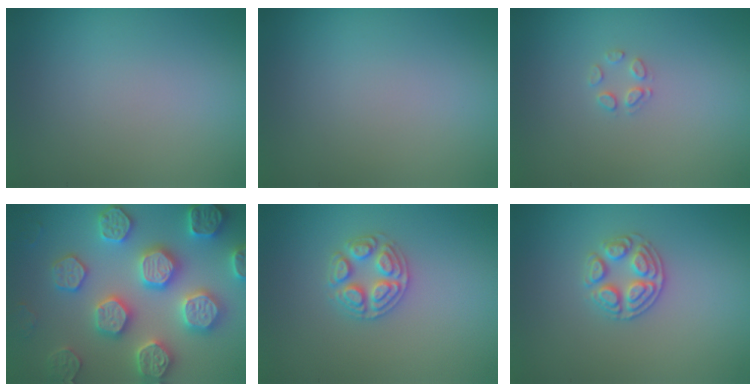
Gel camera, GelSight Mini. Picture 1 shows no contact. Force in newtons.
{"total": 0.0}
{"total": 1.2, "press": 1.2, "slide": 0.1}
{"total": 7.9, "press": 7.7, "slide": 1.6}
{"total": 3.4, "press": 3.4, "slide": 0.5}
{"total": 2.9, "press": 2.7, "slide": 1.0}